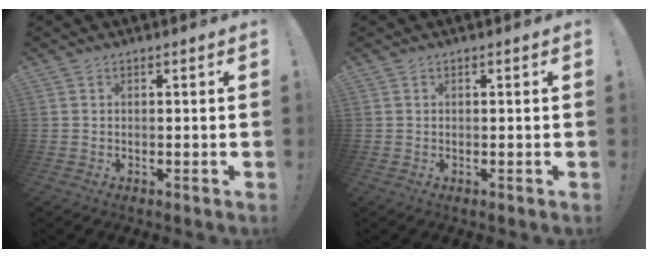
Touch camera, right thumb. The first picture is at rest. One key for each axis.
{"total": 0.0}